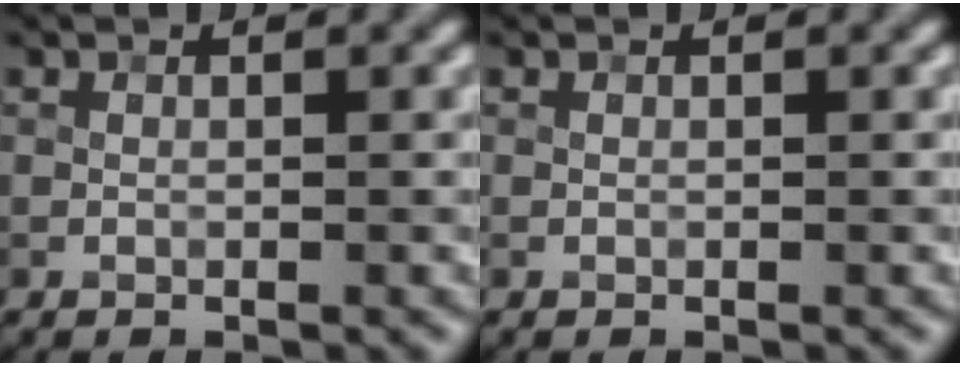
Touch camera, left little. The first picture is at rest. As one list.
[{"total": 0.0}]